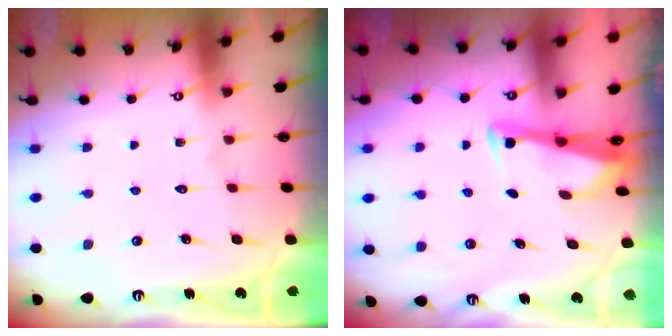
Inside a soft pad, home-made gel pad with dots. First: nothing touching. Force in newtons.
{"total": 2.9, "press": 2.9, "slide": 0.4}